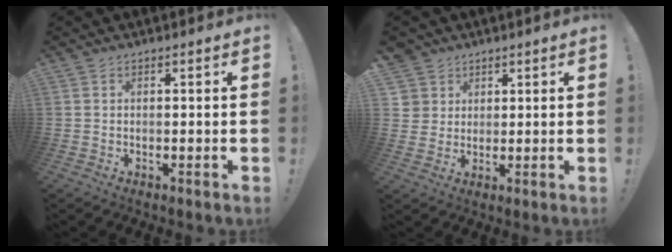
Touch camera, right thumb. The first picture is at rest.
{"total": 5.1, "force": [2.5, 4.4, 0.4], "torque": [-0.007, -0.019, 0.049]}